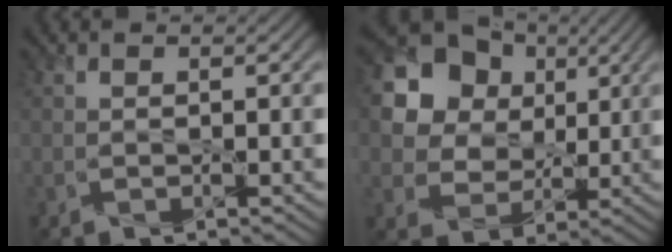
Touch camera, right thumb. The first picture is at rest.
{"total": 15.9, "force": [6.5, 13.4, 5.4], "torque": [-0.182, 0.035, 0.134]}